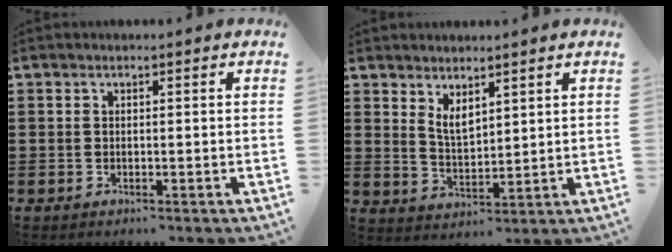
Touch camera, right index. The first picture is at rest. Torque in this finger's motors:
{"motor_torque": [0.01, 0.01, 0.05, 0.07]}